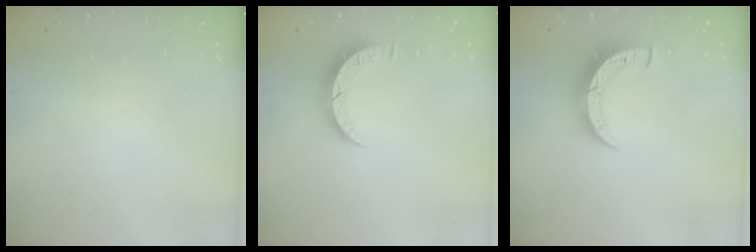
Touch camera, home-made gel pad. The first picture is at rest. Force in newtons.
{"total": 5.0, "press": 4.9, "slide": 0.6}
{"total": 8.2, "press": 8.1, "slide": 1.0}